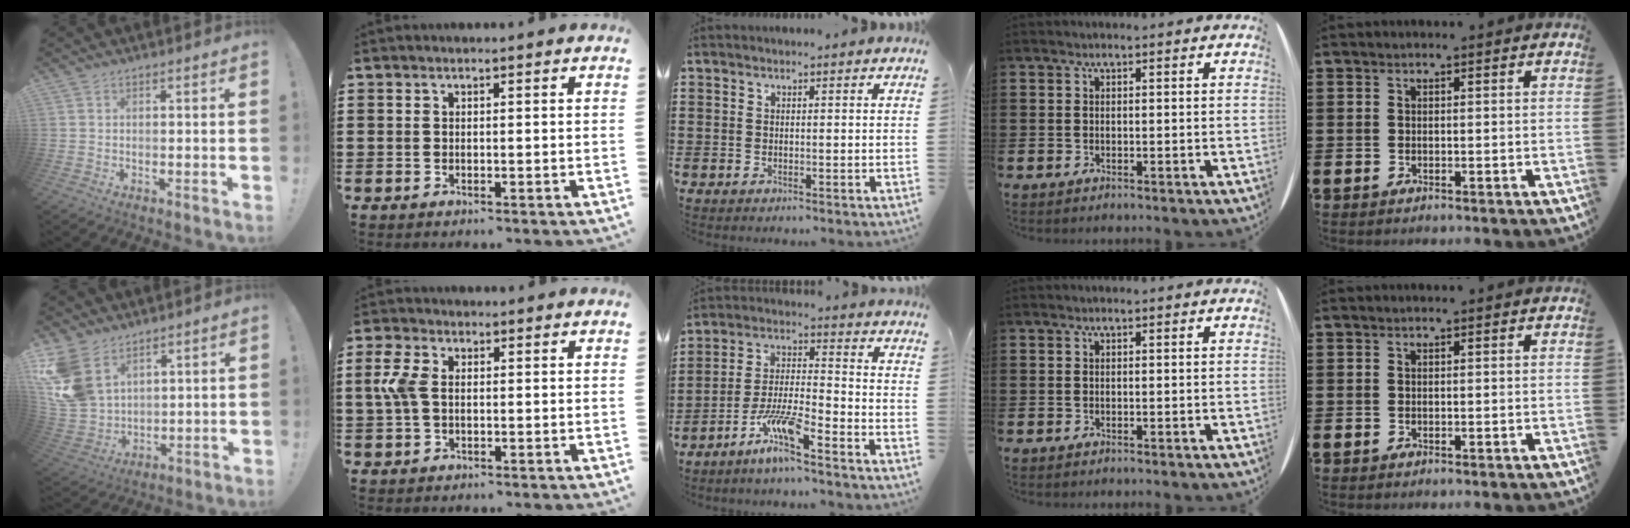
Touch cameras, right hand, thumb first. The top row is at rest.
{"thumb": {"total": 13.9, "force": [7.4, 9.2, 7.4], "torque": [-0.154, -0.045, 0.149]}, "index": {"total": 5.1, "force": [0.4, 3.1, 4.0], "torque": [-0.113, 0.000, -0.002]}, "middle": {"total": 7.7, "force": [-5.6, 0.7, 5.3], "torque": [-0.120, -0.013, -0.109]}}